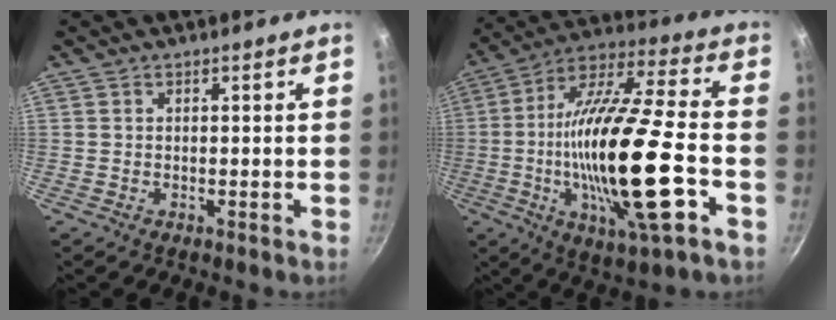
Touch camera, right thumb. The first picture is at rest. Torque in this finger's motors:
{"motor_torque": [2.15, 2.86, 2.70, -0.06, 0.83]}